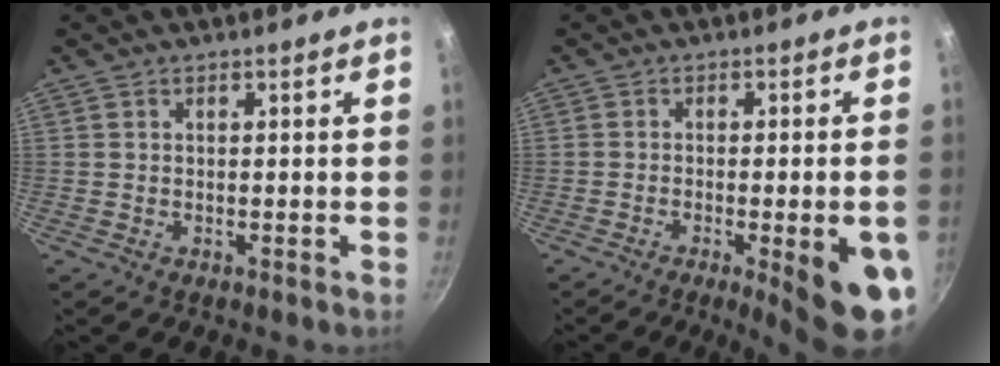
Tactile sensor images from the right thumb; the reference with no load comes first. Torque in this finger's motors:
{"motor_torque": [2.63, 2.38, 2.09, -0.64, 0.36]}